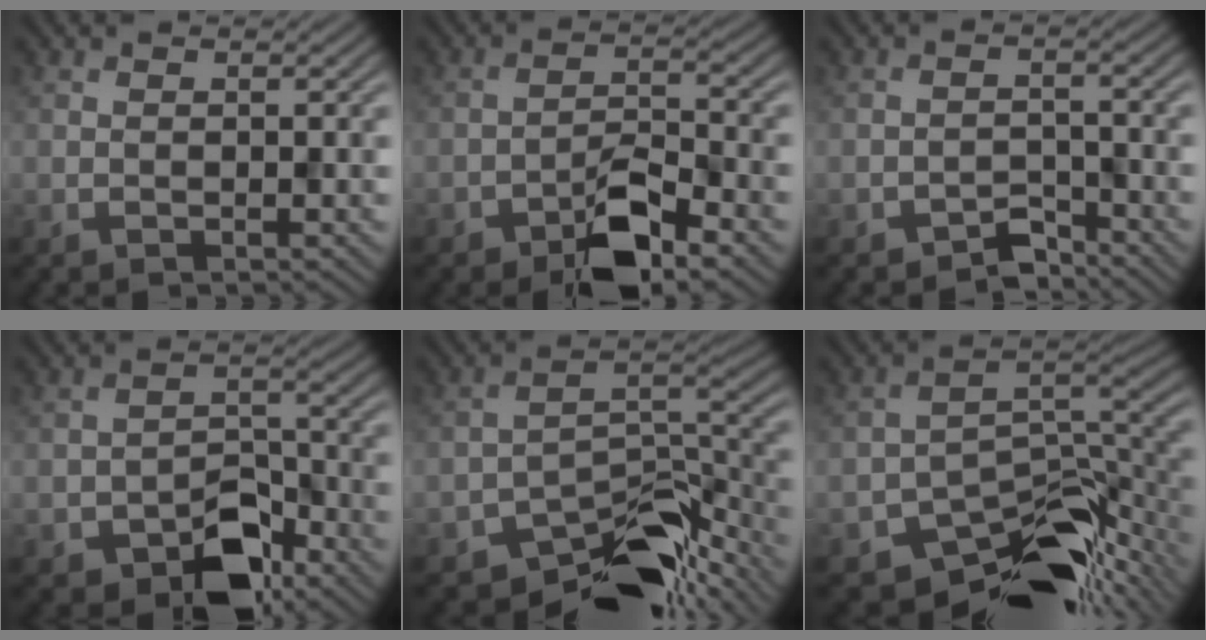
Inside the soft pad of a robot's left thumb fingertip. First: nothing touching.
{"total": 6.7, "force": [-4.2, 2.4, 4.6], "torque": [-0.072, 0.011, -0.078]}
{"total": 3.1, "force": [-2.6, 1.3, 1.0], "torque": [-0.015, 0.006, -0.051]}
{"total": 7.3, "force": [-4.4, 4.1, 4.0], "torque": [-0.059, 0.000, -0.085]}
{"total": 12.2, "force": [-9.4, 5.1, 5.9], "torque": [-0.084, -0.011, -0.155]}
{"total": 13.1, "force": [-9.4, 6.3, 6.6], "torque": [-0.111, -0.026, -0.143]}